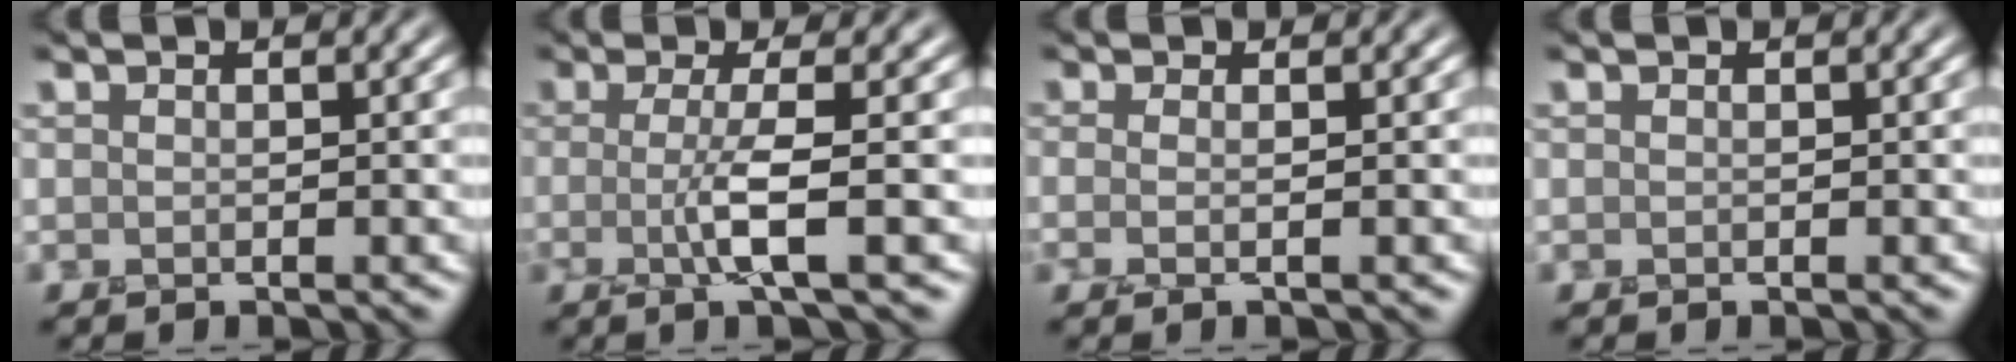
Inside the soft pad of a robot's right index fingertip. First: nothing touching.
{"total": 3.6, "force": [-0.3, 0.3, 3.6], "torque": [-0.073, -0.005, -0.012]}
{"total": 1.4, "force": [-0.1, 0.3, 1.4], "torque": [-0.030, -0.004, -0.009]}
{"total": 0.0}